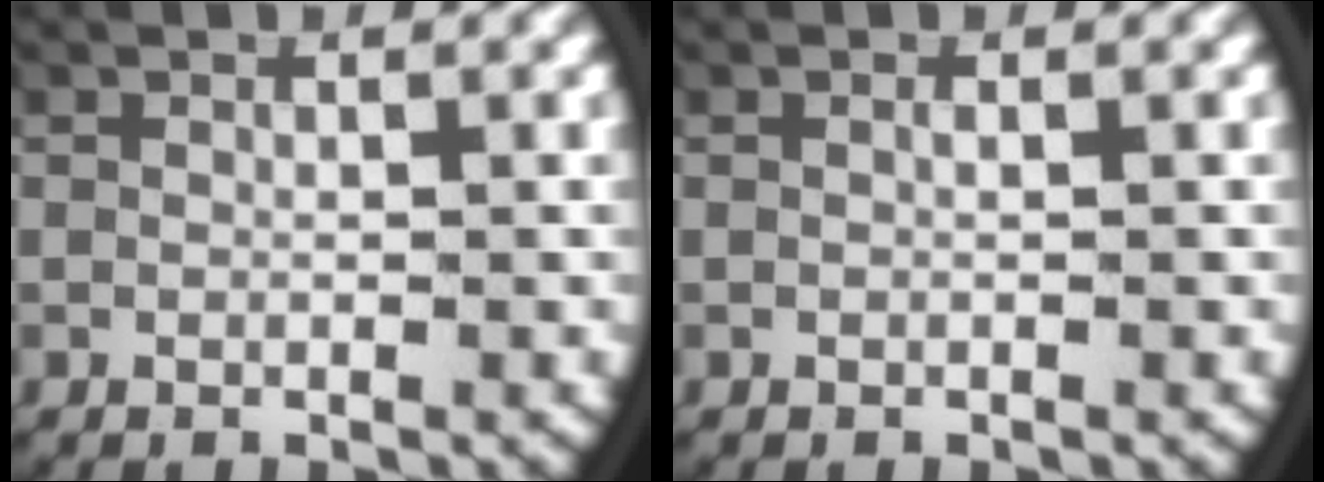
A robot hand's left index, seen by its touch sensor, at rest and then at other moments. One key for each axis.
{"total": 0.0}